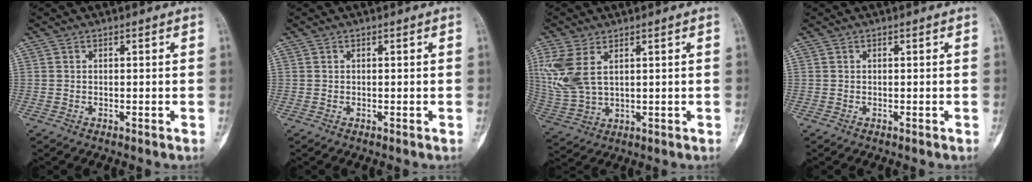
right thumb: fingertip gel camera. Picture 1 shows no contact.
{"total": 0.0}
{"total": 10.3, "force": [3.7, 5.6, 7.8], "torque": [-0.191, -0.003, 0.090]}
{"total": 0.0}